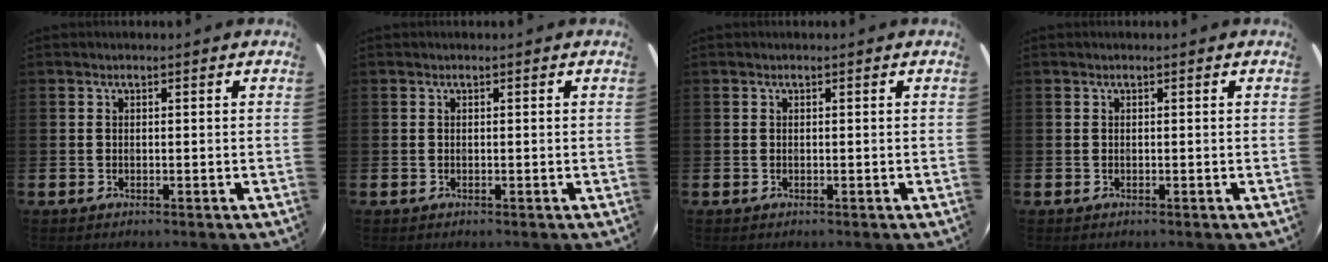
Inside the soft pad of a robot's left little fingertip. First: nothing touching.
{"total": 0.0}
{"total": 0.0}
{"total": 0.0}